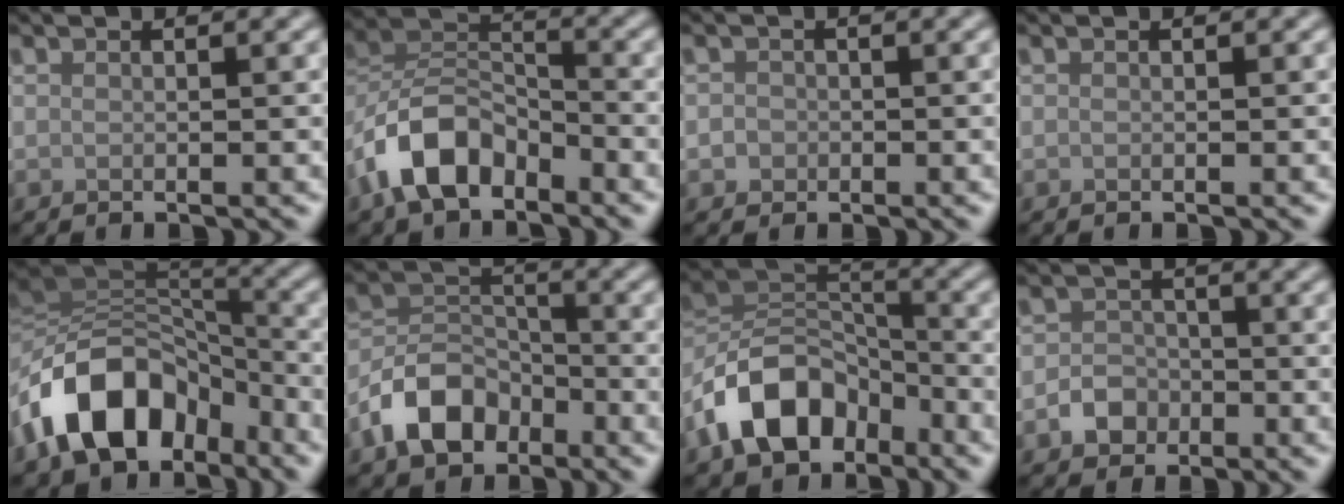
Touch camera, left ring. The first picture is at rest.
{"total": 7.1, "force": [-4.4, 3.9, 4.0], "torque": [-0.071, 0.006, -0.093]}
{"total": 1.1, "force": [-0.3, 1.1, 0.2], "torque": [0.007, 0.000, -0.007]}
{"total": 0.0}
{"total": 11.8, "force": [-6.3, 7.4, 6.6], "torque": [-0.113, 0.013, -0.125]}
{"total": 6.4, "force": [-3.7, 4.1, 3.2], "torque": [-0.058, 0.000, -0.080]}
{"total": 9.1, "force": [-5.1, 5.8, 4.8], "torque": [-0.083, 0.005, -0.108]}
{"total": 2.5, "force": [-1.2, 2.1, 0.8], "torque": [-0.005, 0.004, -0.023]}